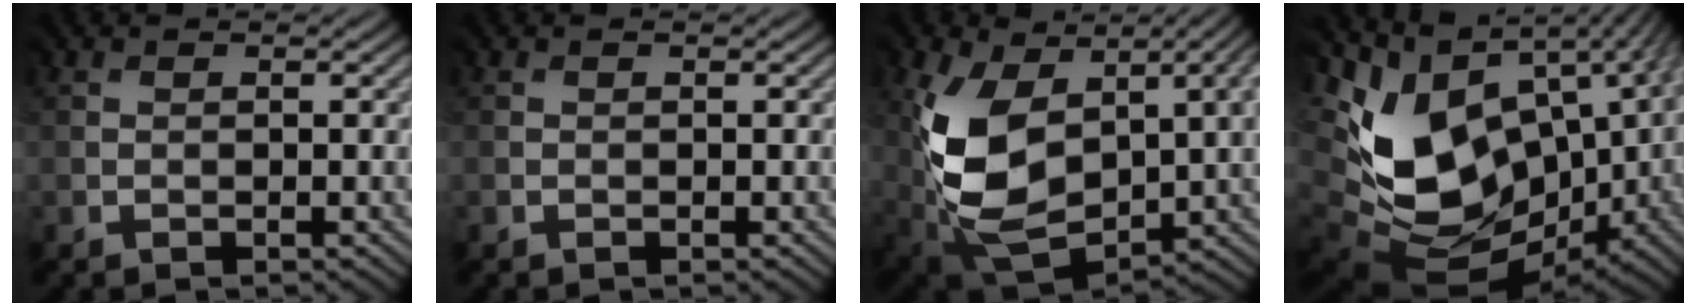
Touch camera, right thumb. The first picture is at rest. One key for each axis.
{"total": 0.0}
{"total": 12.0, "fx": 0.9, "fy": 6.7, "fz": 9.9, "tx": -0.230, "ty": -0.020, "tz": 0.027}
{"total": 14.4, "fx": 0.3, "fy": 10.2, "fz": 10.2, "tx": -0.218, "ty": -0.029, "tz": 0.035}